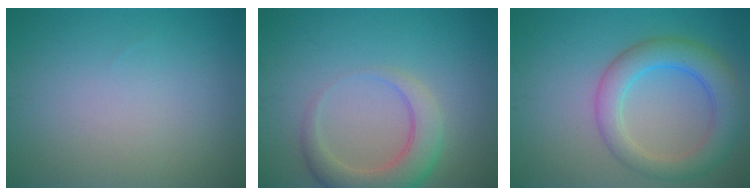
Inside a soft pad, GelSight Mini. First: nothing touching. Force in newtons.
{"total": 4.6, "press": 4.6, "slide": 0.4}
{"total": 5.5, "press": 5.5, "slide": 0.2}